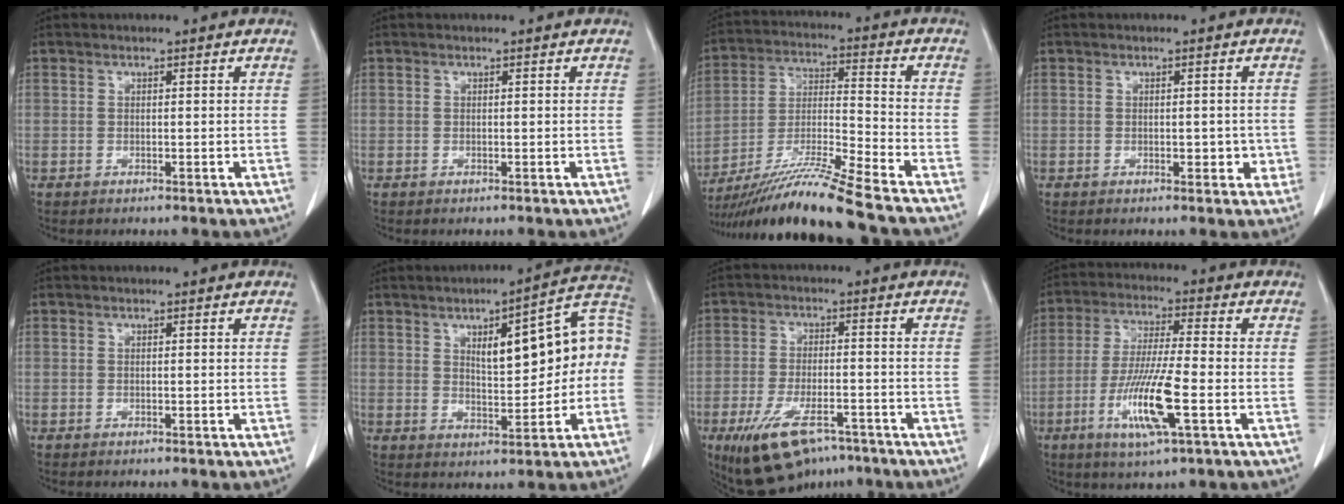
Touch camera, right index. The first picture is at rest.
{"total": 0.0}
{"total": 15.7, "force": [-13.1, -2.1, 8.4], "torque": [-0.160, -0.018, -0.236]}
{"total": 2.6, "force": [-0.5, 1.4, 2.1], "torque": [-0.022, 0.000, -0.002]}
{"total": 0.0}
{"total": 13.9, "force": [1.3, 4.3, 13.2], "torque": [-0.175, 0.044, 0.024]}
{"total": 11.9, "force": [-7.8, 4.6, 7.7], "torque": [-0.145, -0.009, -0.124]}
{"total": 11.6, "force": [-4.0, 0.6, 10.9], "torque": [-0.215, -0.018, -0.076]}